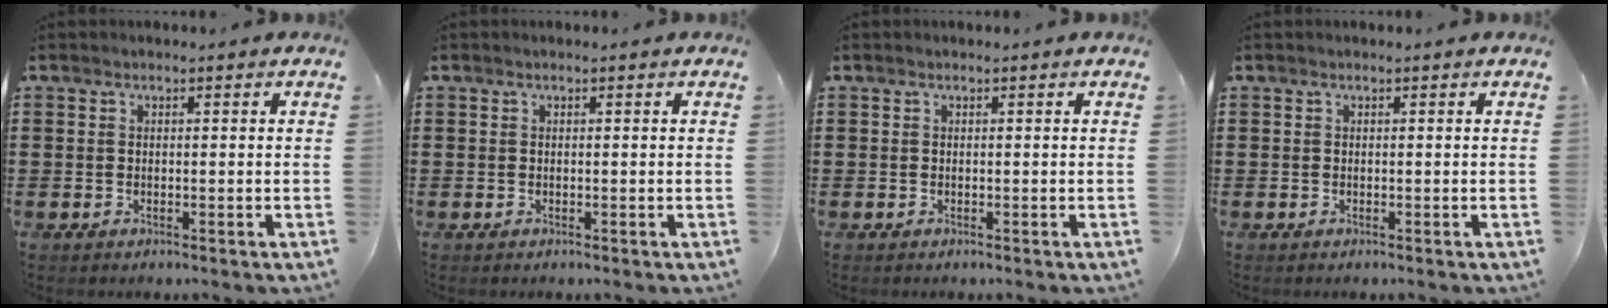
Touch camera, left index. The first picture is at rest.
{"total": 0.0}
{"total": 0.0}
{"total": 0.0}